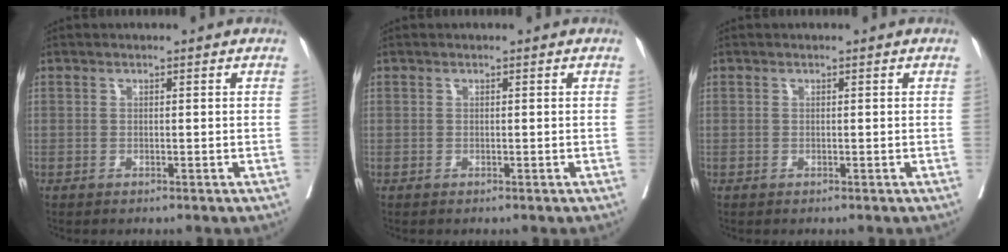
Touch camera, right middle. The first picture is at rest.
{"total": 0.0}
{"total": 0.0}